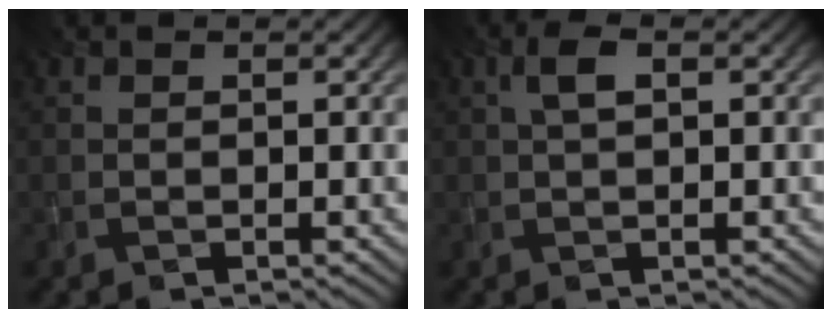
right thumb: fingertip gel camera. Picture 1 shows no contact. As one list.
[{"total": 2.4, "force": [0.6, 1.0, 2.1], "torque": [-0.046, 0.008, 0.009]}]